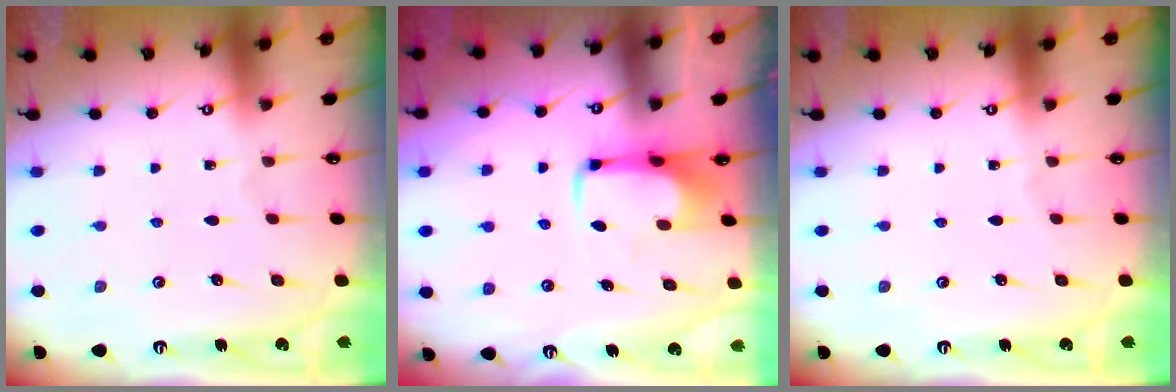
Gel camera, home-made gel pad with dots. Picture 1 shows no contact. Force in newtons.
{"total": 4.9, "press": 4.8, "slide": 1.2}
{"total": 0.0}